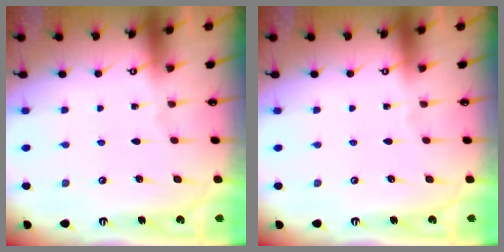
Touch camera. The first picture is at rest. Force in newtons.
{"total": 0.0}